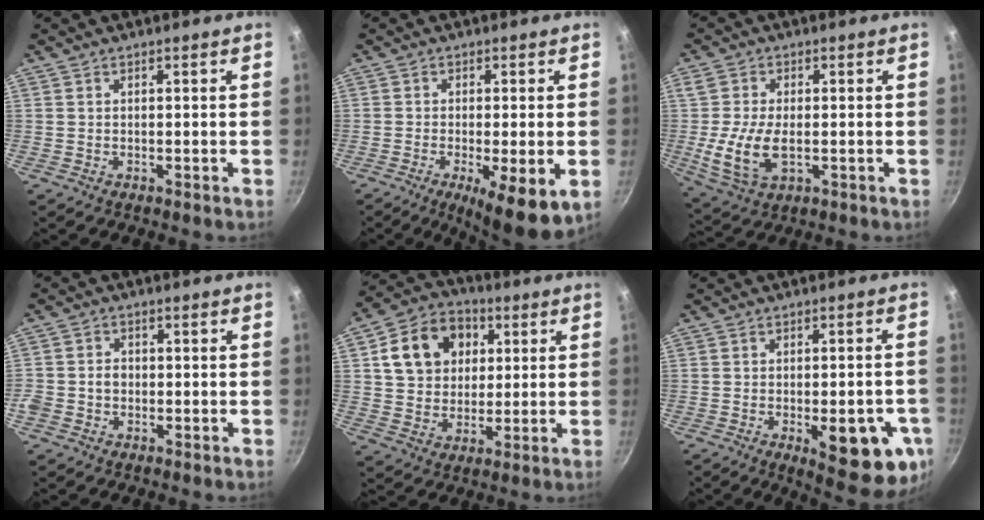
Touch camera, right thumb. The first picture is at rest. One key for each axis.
{"total": 10.1, "fx": -3.1, "fy": 2.5, "fz": 9.3, "tx": -0.142, "ty": -0.007, "tz": -0.040}
{"total": 9.6, "fx": -1.1, "fy": 5.2, "fz": 8.0, "tx": -0.167, "ty": -0.013, "tz": -0.020}
{"total": 3.5, "fx": -1.0, "fy": 3.0, "fz": 1.5, "tx": -0.022, "ty": 0.017, "tz": -0.022}
{"total": 14.7, "fx": 4.2, "fy": 11.8, "fz": 7.7, "tx": -0.109, "ty": 0.013, "tz": 0.064}
{"total": 15.6, "fx": -5.0, "fy": 5.9, "fz": 13.5, "tx": -0.132, "ty": 0.000, "tz": -0.058}